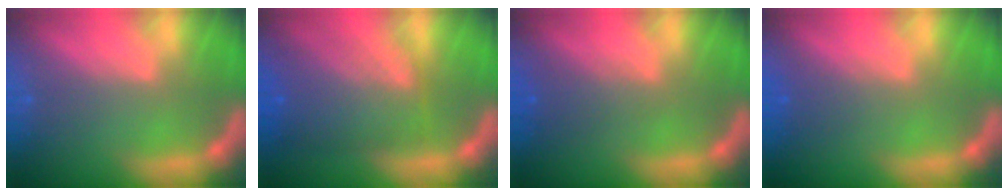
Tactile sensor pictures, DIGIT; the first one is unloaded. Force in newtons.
{"total": 8.1}
{"total": 2.5}
{"total": 2.0}